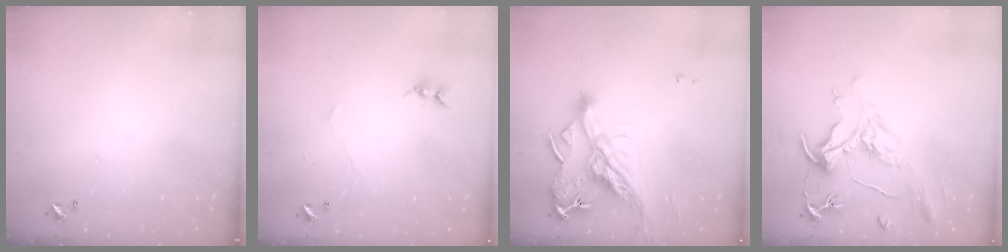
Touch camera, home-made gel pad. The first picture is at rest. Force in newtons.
{"total": 1.5, "press": 1.4, "slide": 0.5}
{"total": 11.7, "press": 11.6, "slide": 1.6}
{"total": 2.1, "press": 1.6, "slide": 1.3}